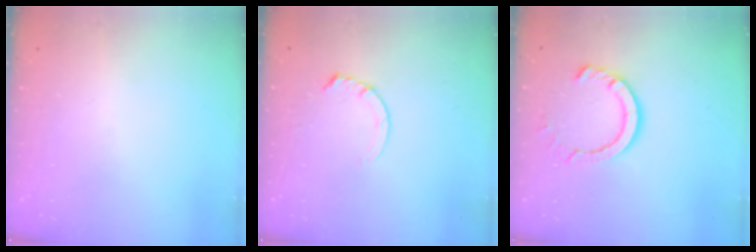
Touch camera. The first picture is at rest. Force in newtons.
{"total": 4.8, "press": 4.7, "slide": 0.4}
{"total": 8.5, "press": 8.4, "slide": 1.0}